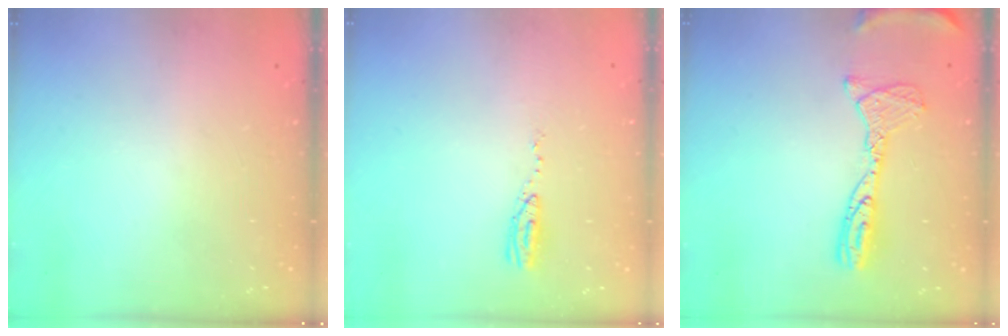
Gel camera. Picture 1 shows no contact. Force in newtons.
{"total": 5.0, "press": 4.7, "slide": 1.5}
{"total": 13.7, "press": 13.7, "slide": 1.3}